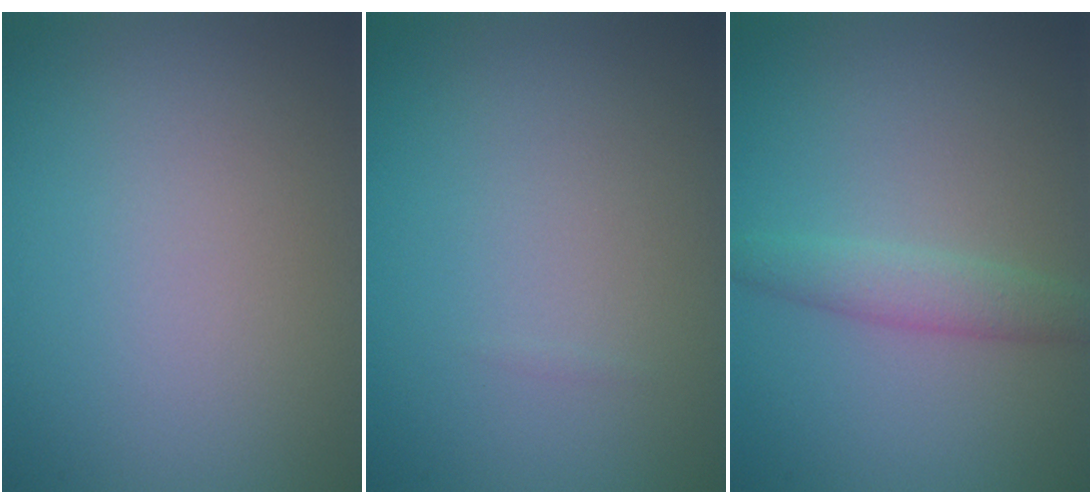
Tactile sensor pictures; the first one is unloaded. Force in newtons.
{"total": 0.0}
{"total": 2.3, "press": 2.3, "slide": 0.1}